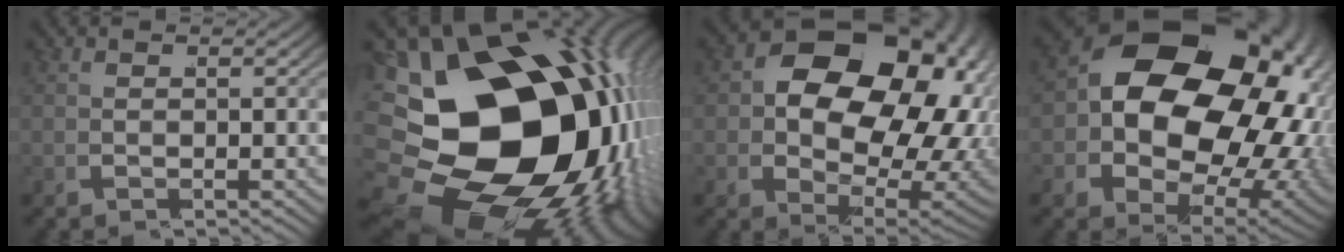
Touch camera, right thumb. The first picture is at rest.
{"total": 33.2, "force": [-2.4, 22.0, 24.7], "torque": [-0.424, -0.070, -0.011]}
{"total": 20.7, "force": [1.6, 14.1, 15.0], "torque": [-0.255, -0.044, 0.041]}
{"total": 26.4, "force": [1.8, 18.6, 18.7], "torque": [-0.332, -0.050, 0.042]}